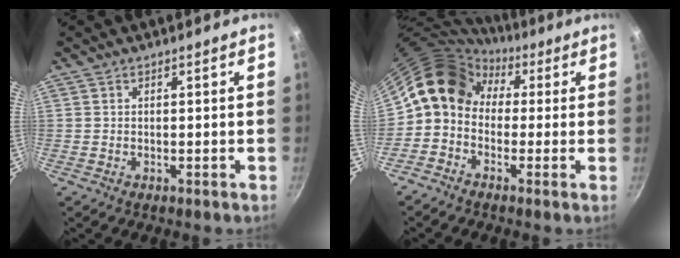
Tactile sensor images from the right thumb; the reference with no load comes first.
{"total": 10.7, "force": [2.1, 8.4, 6.2], "torque": [-0.087, 0.028, 0.008]}